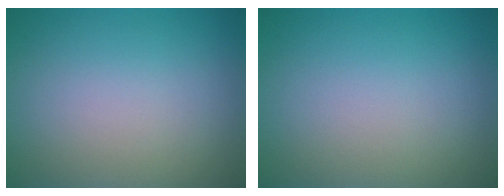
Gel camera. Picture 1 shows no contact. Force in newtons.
{"total": 0.0}